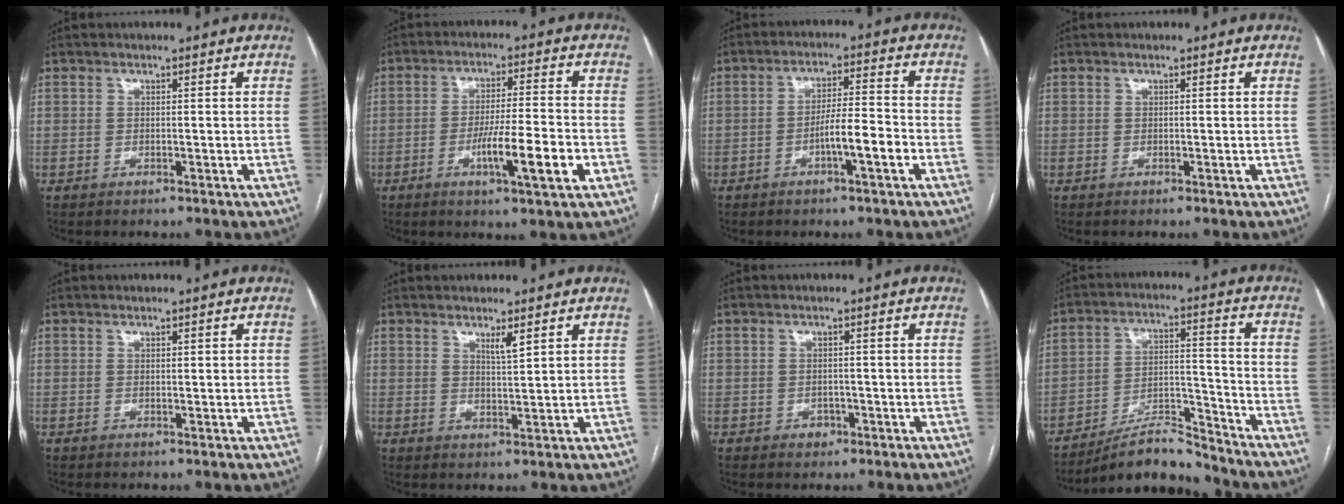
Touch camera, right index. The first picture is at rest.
{"total": 9.6, "force": [-3.3, 0.3, 9.0], "torque": [-0.149, -0.007, -0.055]}
{"total": 6.2, "force": [-2.5, 0.4, 5.6], "torque": [-0.096, 0.007, -0.042]}
{"total": 0.0}
{"total": 0.6, "force": [0.3, 0.2, 0.5], "torque": [-0.008, 0.001, 0.005]}
{"total": 2.4, "force": [1.6, 0.1, 1.8], "torque": [-0.035, -0.007, 0.031]}
{"total": 1.6, "force": [-0.7, 1.4, 0.5], "torque": [-0.003, 0.005, -0.008]}
{"total": 9.5, "force": [-9.0, 1.5, 2.4], "torque": [-0.034, 0.022, -0.156]}